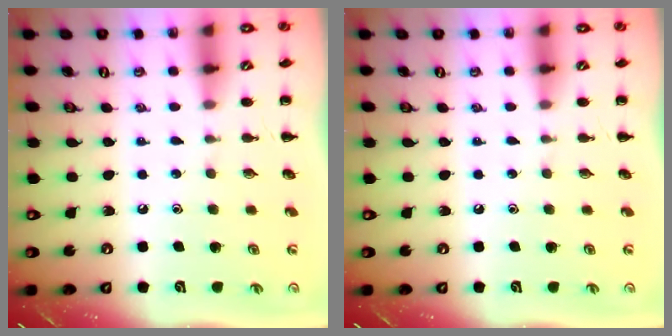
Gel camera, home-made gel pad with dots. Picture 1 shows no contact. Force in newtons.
{"total": 0.0}